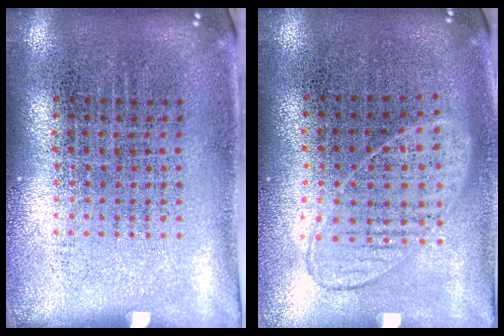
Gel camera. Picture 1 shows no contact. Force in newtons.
{"total": 0.9, "press": 0.9, "slide": 0.4}